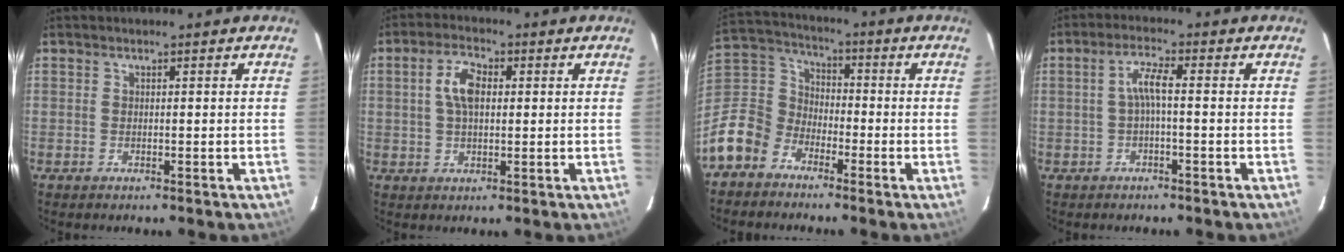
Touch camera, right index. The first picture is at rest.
{"total": 5.6, "force": [0.9, 3.0, 4.7], "torque": [-0.089, 0.013, 0.019]}
{"total": 12.1, "force": [-7.4, 8.8, 3.7], "torque": [-0.103, 0.040, -0.156]}
{"total": 3.3, "force": [-0.6, 0.3, 3.3], "torque": [-0.066, 0.008, -0.010]}